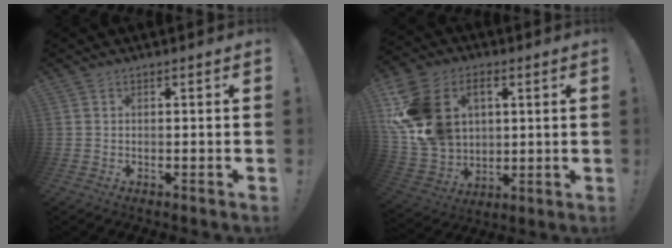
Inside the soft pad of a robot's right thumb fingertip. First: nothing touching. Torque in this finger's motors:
{"motor_torque": [1.25, 1.28, 1.21, 0.81, 0.44]}